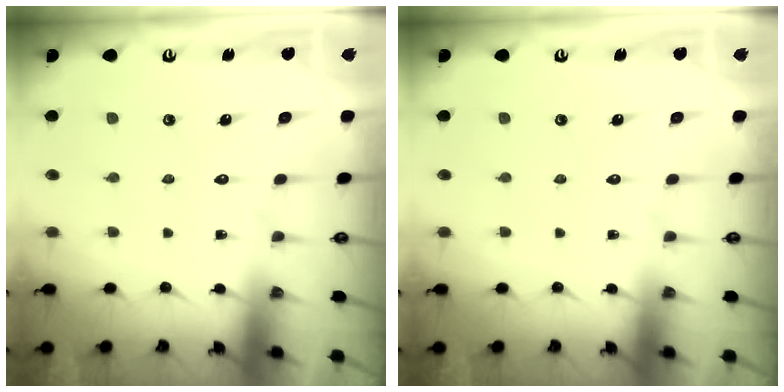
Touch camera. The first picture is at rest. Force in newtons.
{"total": 0.0}